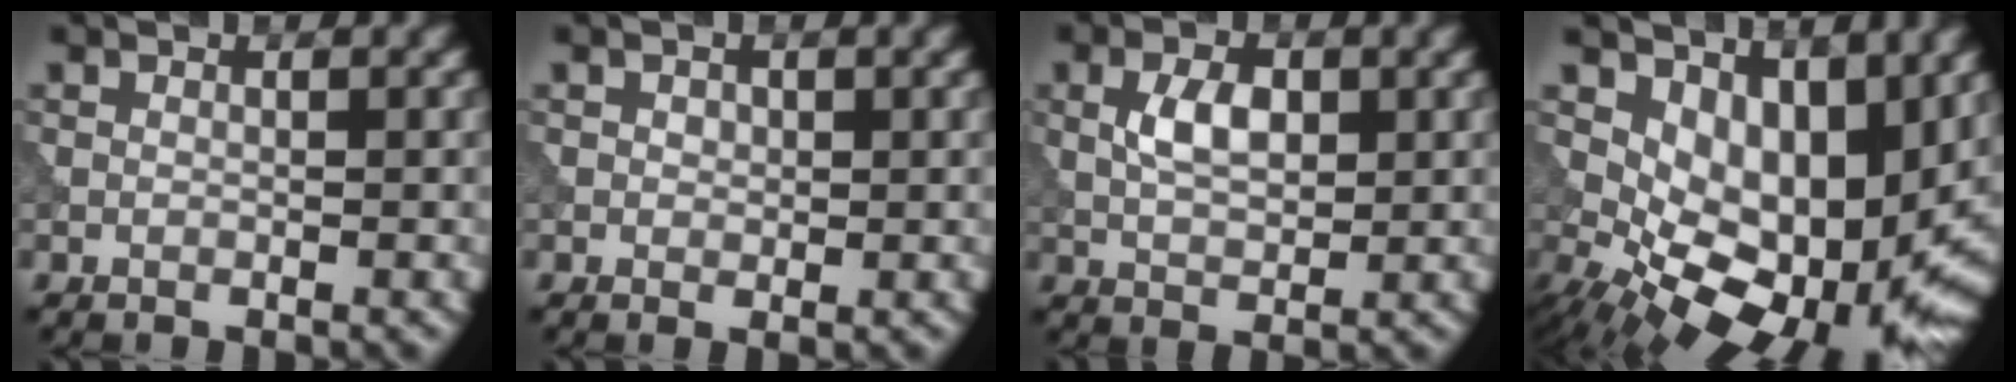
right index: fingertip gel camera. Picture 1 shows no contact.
{"total": 0.9, "force": [0.2, 0.7, 0.6], "torque": [-0.010, -0.003, 0.003]}
{"total": 3.3, "force": [0.4, 1.8, 2.7], "torque": [-0.057, 0.001, 0.009]}
{"total": 11.6, "force": [1.7, 6.2, 9.7], "torque": [-0.148, -0.027, 0.055]}